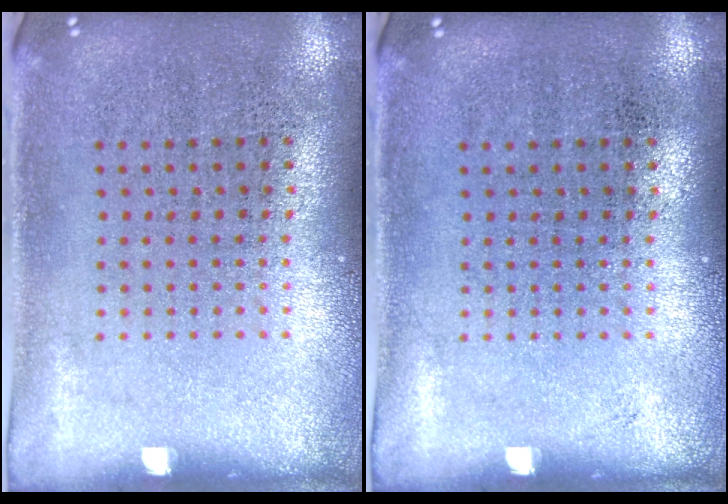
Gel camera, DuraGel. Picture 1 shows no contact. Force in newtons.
{"total": 0.0}